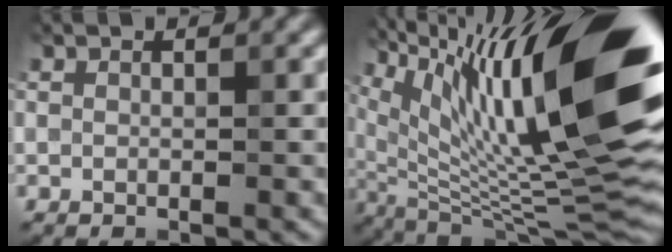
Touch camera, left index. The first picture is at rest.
{"total": 18.8, "force": [8.1, 5.0, 16.2], "torque": [-0.265, 0.031, 0.146]}